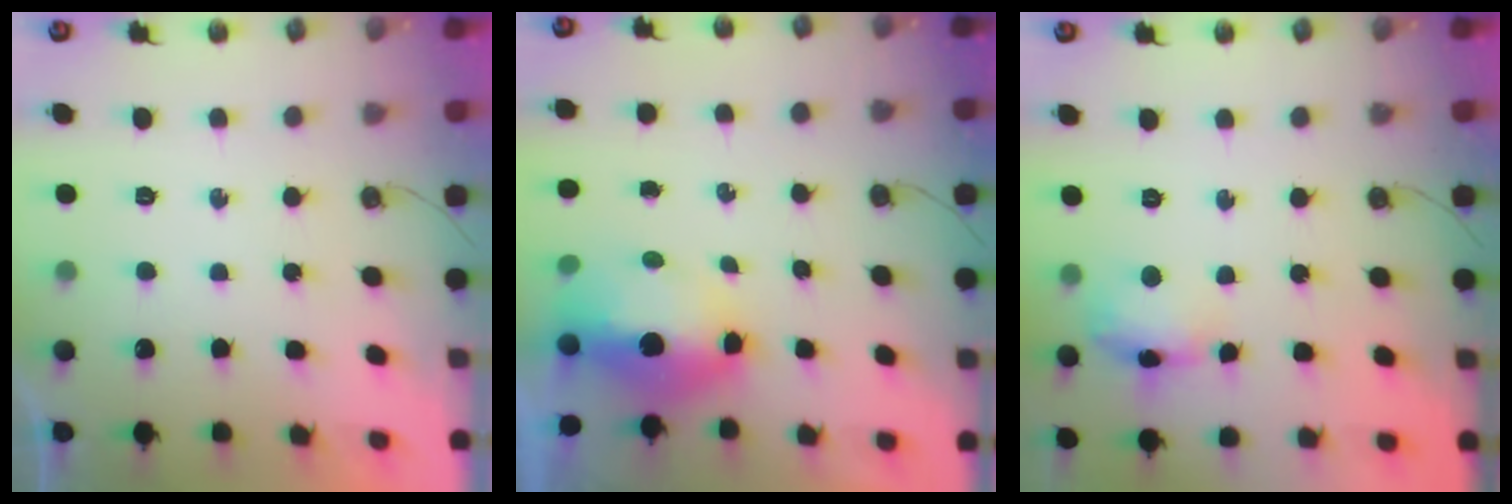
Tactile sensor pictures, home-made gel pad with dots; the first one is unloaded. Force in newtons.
{"total": 7.4, "press": 7.4, "slide": 0.8}
{"total": 11.1, "press": 11.1, "slide": 0.8}